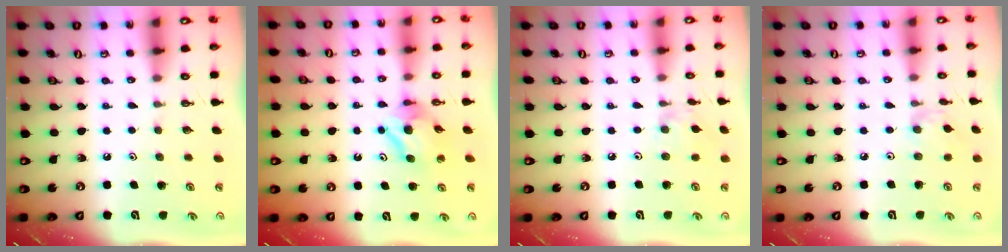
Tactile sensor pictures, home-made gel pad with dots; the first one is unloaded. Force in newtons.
{"total": 7.7, "press": 7.6, "slide": 0.6}
{"total": 2.8, "press": 2.7, "slide": 0.5}
{"total": 2.7, "press": 2.7, "slide": 0.6}